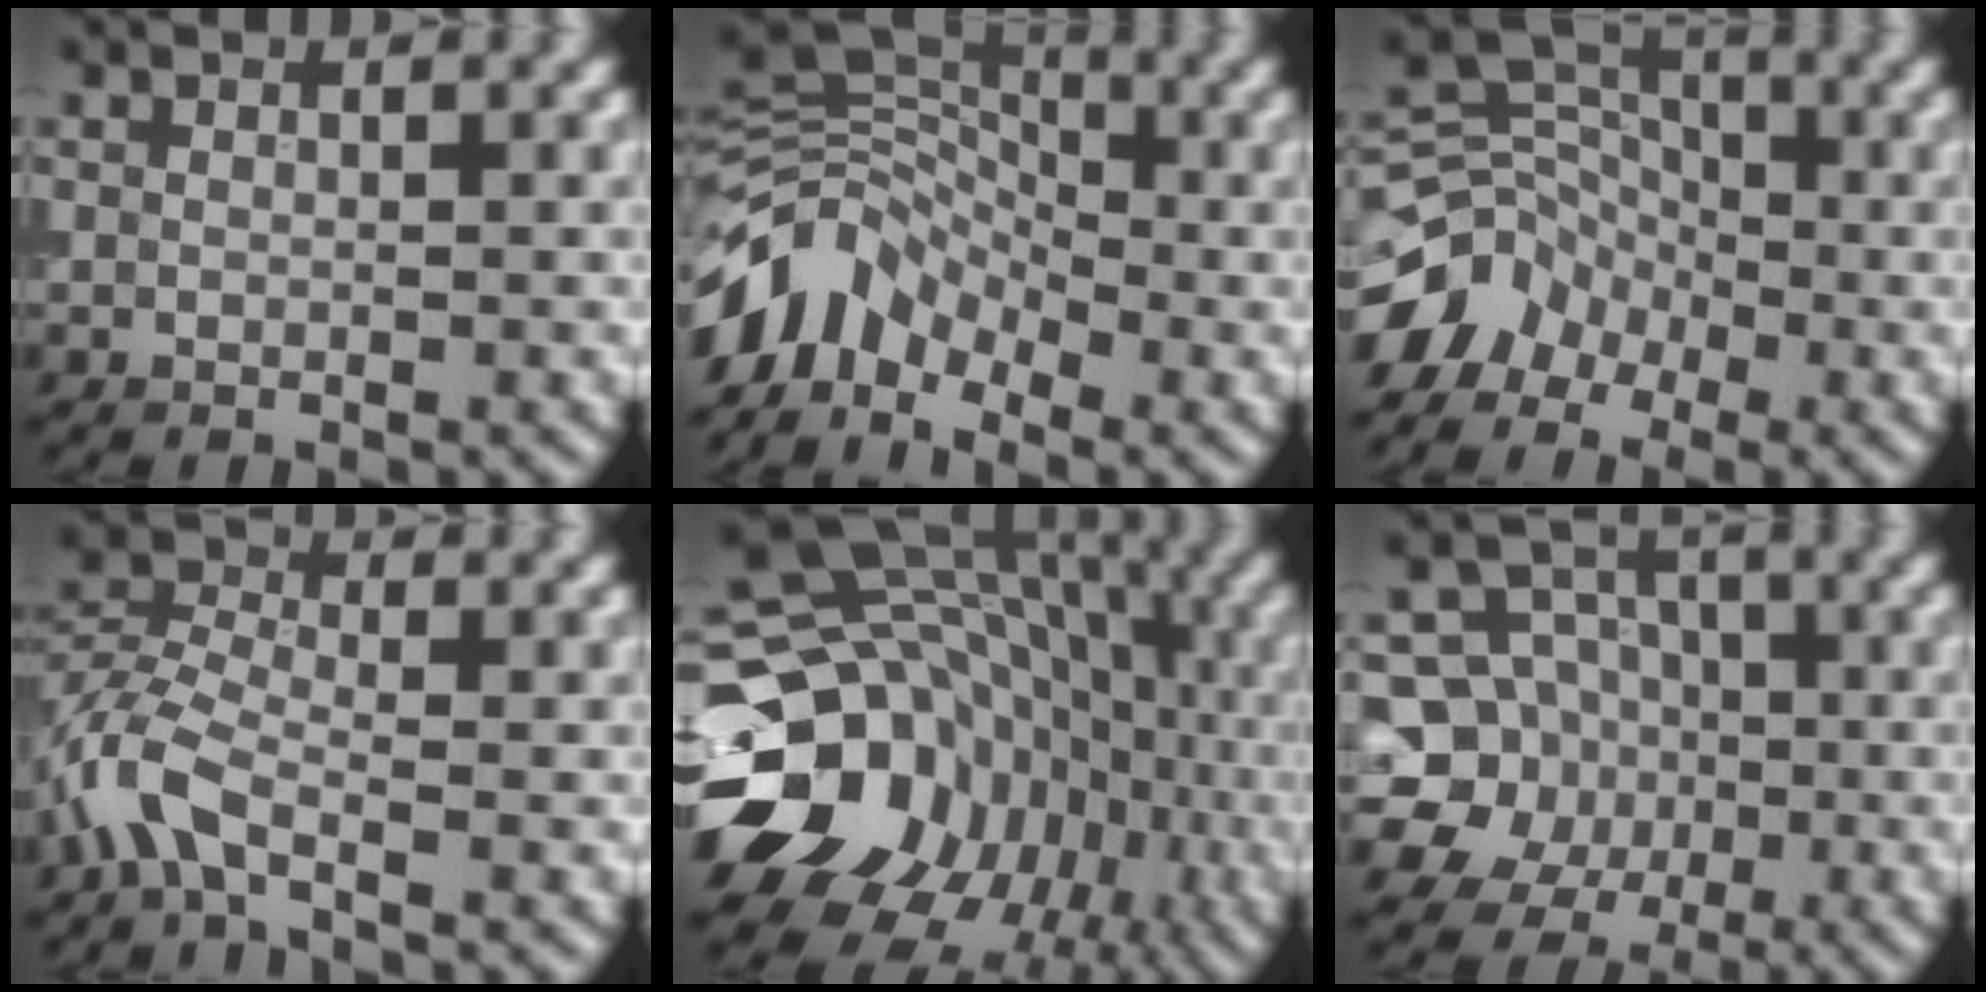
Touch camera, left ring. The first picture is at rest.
{"total": 7.0, "force": [-3.7, 4.6, 3.7], "torque": [-0.066, 0.010, -0.090]}
{"total": 5.3, "force": [-3.1, 3.9, 1.8], "torque": [-0.022, 0.007, -0.066]}
{"total": 4.2, "force": [-2.3, 1.9, 2.9], "torque": [-0.065, 0.008, -0.060]}
{"total": 18.9, "force": [-5.1, 15.6, 9.4], "torque": [-0.165, -0.007, -0.084]}
{"total": 8.9, "force": [-1.2, 8.4, 2.6], "torque": [-0.039, 0.024, -0.061]}